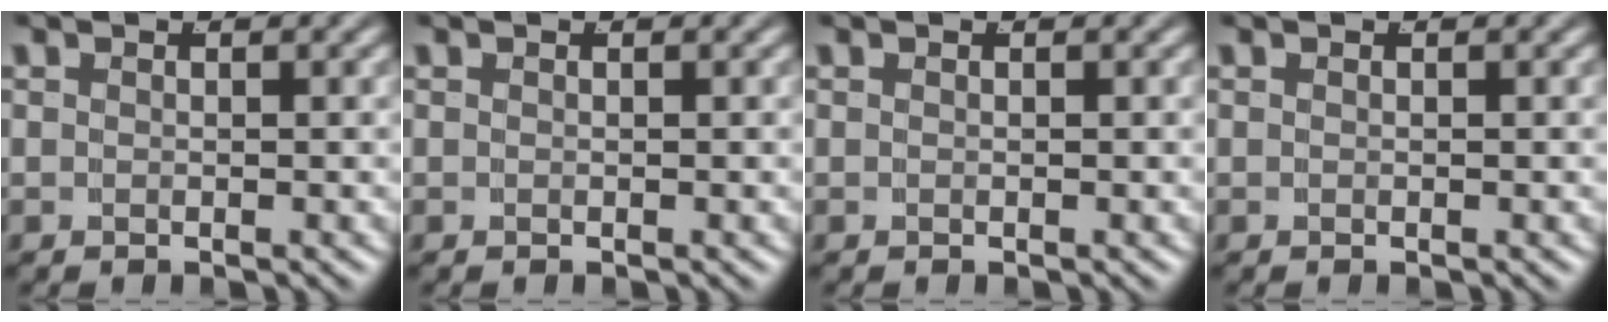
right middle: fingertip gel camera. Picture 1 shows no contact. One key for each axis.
{"total": 0.0}
{"total": 0.0}
{"total": 0.0}